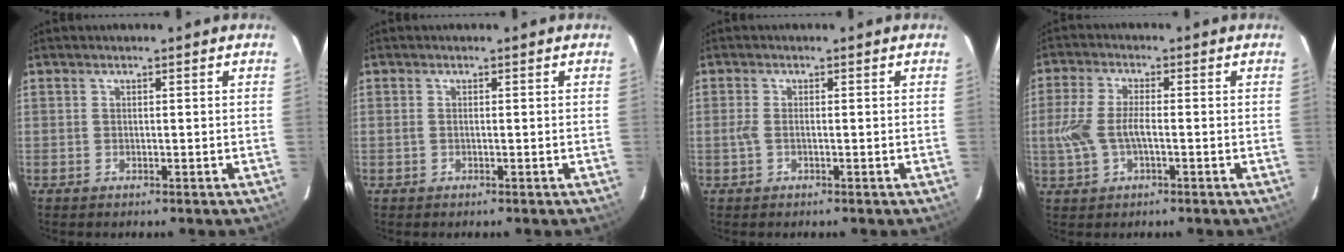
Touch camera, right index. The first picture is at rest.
{"total": 0.7, "force": [-0.1, 0.2, 0.6], "torque": [-0.016, 0.001, -0.004]}
{"total": 2.1, "force": [-0.4, 0.8, 1.8], "torque": [-0.041, 0.000, -0.009]}
{"total": 7.2, "force": [-1.2, 3.3, 6.3], "torque": [-0.139, 0.003, -0.021]}